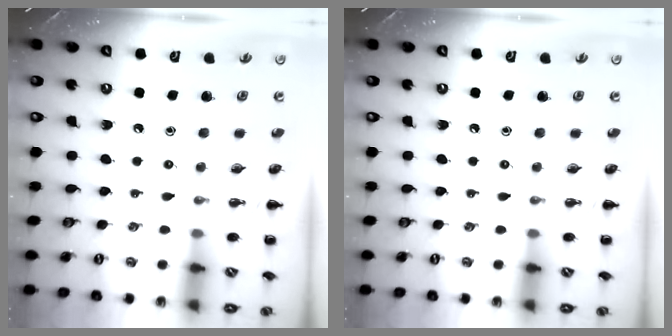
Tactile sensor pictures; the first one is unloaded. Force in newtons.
{"total": 0.0}